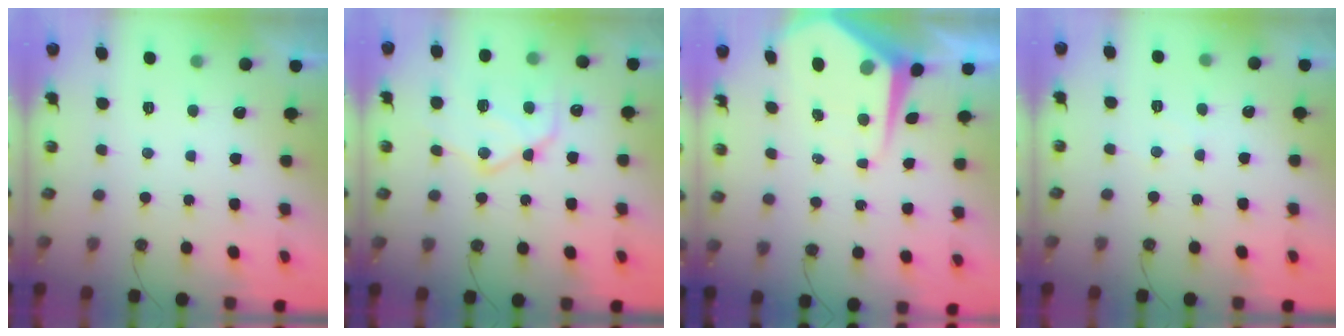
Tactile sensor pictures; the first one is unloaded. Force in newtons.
{"total": 14.6, "press": 14.5, "slide": 0.9}
{"total": 8.5, "press": 8.5, "slide": 0.7}
{"total": 4.1, "press": 4.0, "slide": 0.7}